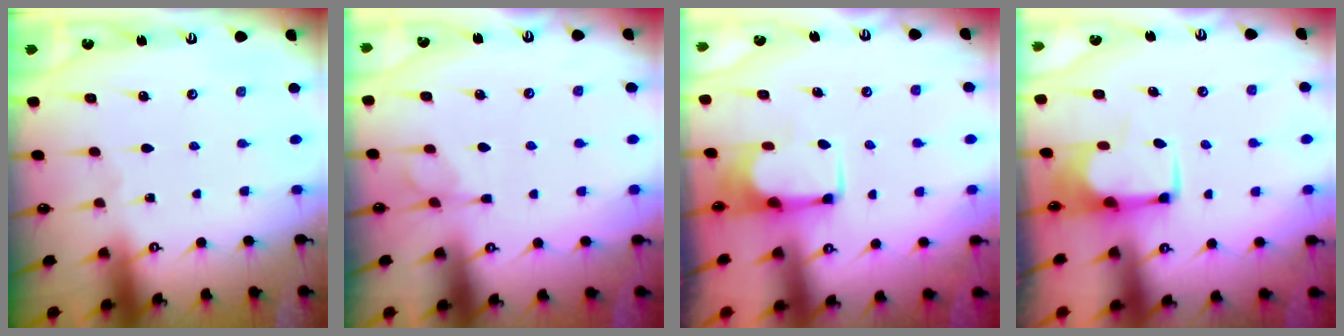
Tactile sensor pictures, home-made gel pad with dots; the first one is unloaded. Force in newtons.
{"total": 1.3, "press": 0.7, "slide": 1.2}
{"total": 1.8, "press": 1.7, "slide": 0.5}
{"total": 1.8, "press": 1.6, "slide": 0.8}